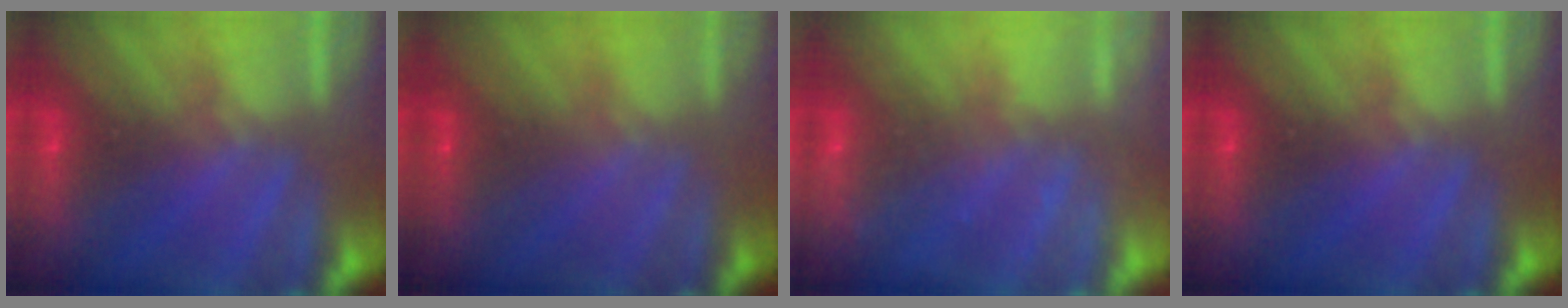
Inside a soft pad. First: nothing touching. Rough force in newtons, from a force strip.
{"total": 2.0}
{"total": 2.2}
{"total": 0.0}